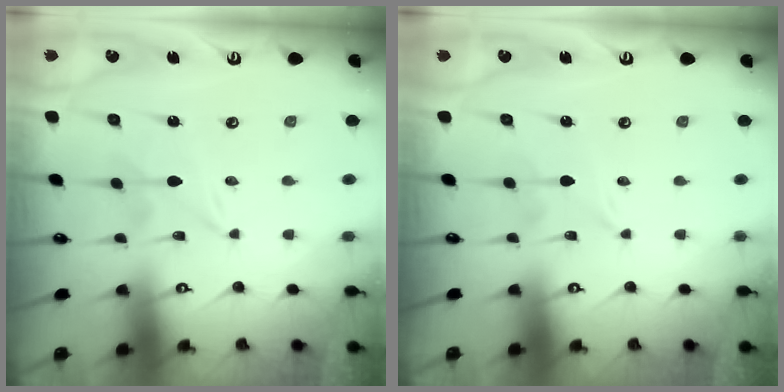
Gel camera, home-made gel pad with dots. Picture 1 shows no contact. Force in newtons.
{"total": 0.0}